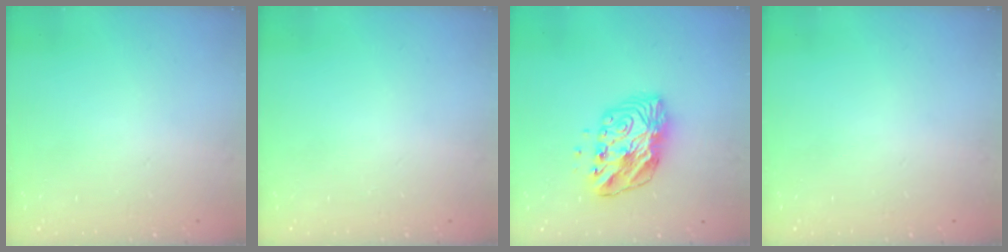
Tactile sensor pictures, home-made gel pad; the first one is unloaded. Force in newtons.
{"total": 0.0}
{"total": 10.7, "press": 10.7, "slide": 1.2}
{"total": 0.0}